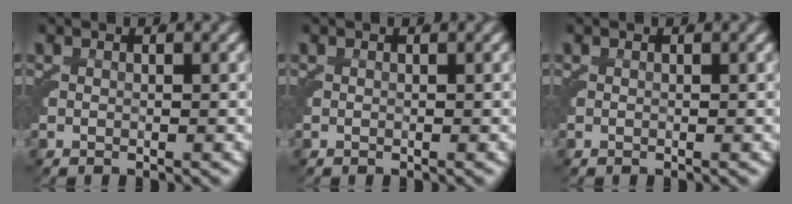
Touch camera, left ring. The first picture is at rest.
{"total": 0.0}
{"total": 2.3, "force": [-0.1, -2.2, -0.6], "torque": [0.024, -0.010, 0.011]}